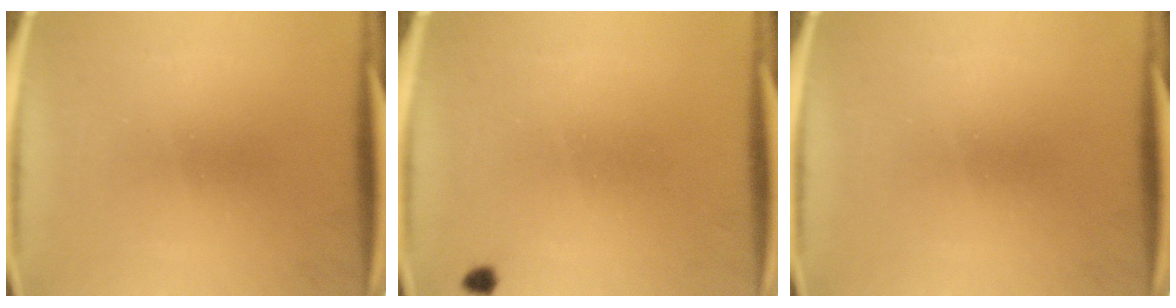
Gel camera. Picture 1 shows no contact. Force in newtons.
{"total": 1.0}
{"total": 0.0}